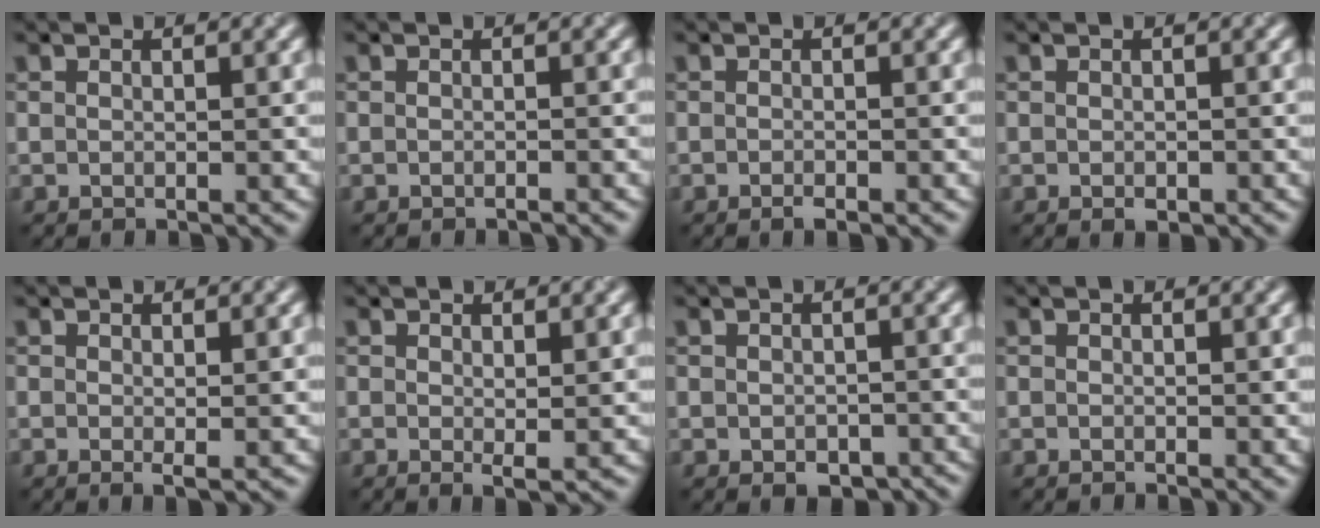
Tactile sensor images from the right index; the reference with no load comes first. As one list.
[{"total": 0.5, "force": [-0.5, 0.0, 0.3], "torque": [-0.003, -0.002, -0.006]}, {"total": 0.7, "force": [-0.6, 0.1, 0.4], "torque": [-0.009, -0.002, -0.011]}, {"total": 0.6, "force": [-0.3, 0.5, 0.3], "torque": [-0.006, 0.000, -0.002]}, {"total": 0.7, "force": [0.1, 0.1, 0.7], "torque": [-0.012, -0.005, 0.003]}, {"total": 1.1, "force": [0.3, 0.3, 1.0], "torque": [-0.016, -0.006, 0.008]}, {"total": 1.9, "force": [-1.0, 1.3, 1.0], "torque": [-0.012, -0.005, -0.011]}, {"total": 0.5, "force": [0.2, 0.2, 0.4], "torque": [-0.005, -0.003, 0.005]}]